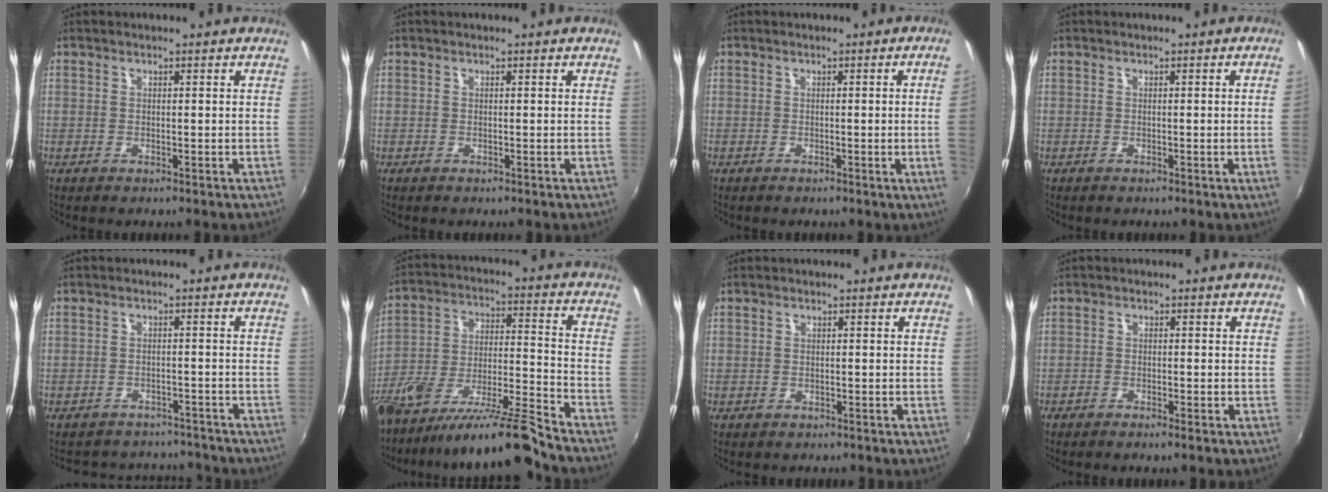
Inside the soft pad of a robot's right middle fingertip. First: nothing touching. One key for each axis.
{"total": 0.0}
{"total": 3.9, "fx": 0.3, "fy": -2.0, "fz": 3.3, "tx": -0.053, "ty": -0.010, "tz": 0.009}
{"total": 2.1, "fx": 0.1, "fy": -1.3, "fz": 1.6, "tx": -0.016, "ty": -0.013, "tz": 0.005}
{"total": 10.8, "fx": -9.7, "fy": 4.3, "fz": 2.1, "tx": -0.051, "ty": 0.023, "tz": -0.121}
{"total": 15.7, "fx": -12.4, "fy": 0.7, "fz": 9.6, "tx": -0.174, "ty": -0.027, "tz": -0.216}
{"total": 0.8, "fx": -0.5, "fy": 0.6, "fz": 0.0, "tx": -0.002, "ty": -0.001, "tz": -0.007}
{"total": 1.6, "fx": -1.4, "fy": 0.1, "fz": 0.8, "tx": -0.030, "ty": -0.001, "tz": -0.028}